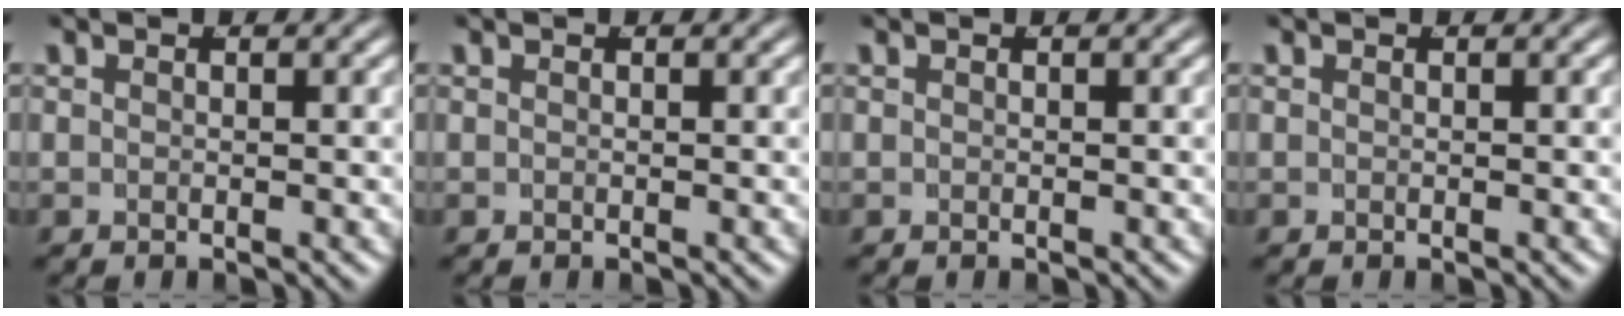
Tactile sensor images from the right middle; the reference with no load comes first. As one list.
[{"total": 0.0}, {"total": 0.0}, {"total": 0.0}]